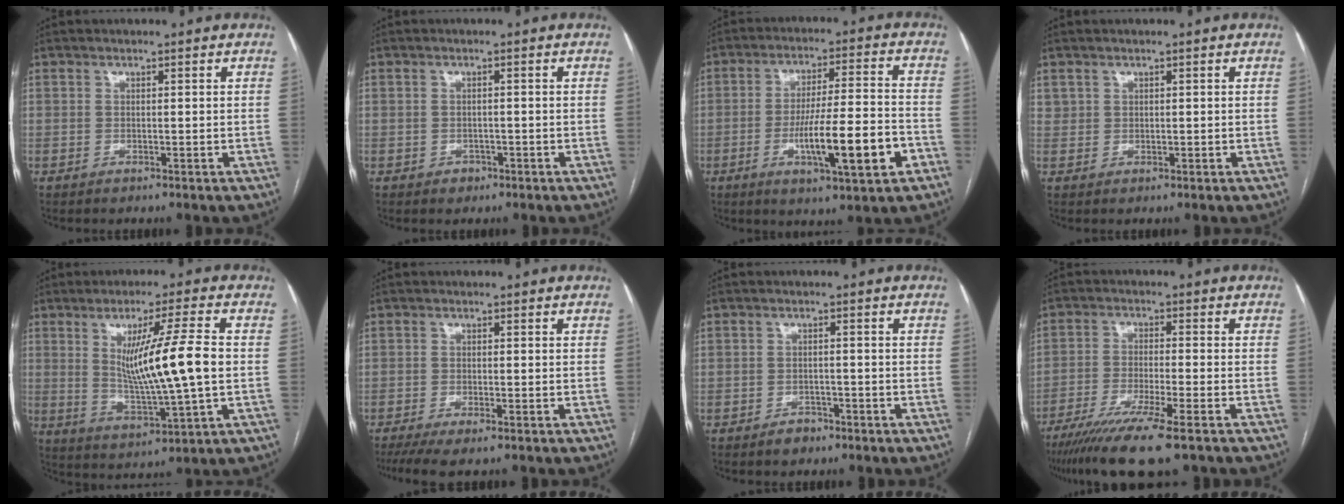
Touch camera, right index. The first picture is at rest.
{"total": 1.6, "force": [-0.8, 1.3, 0.4], "torque": [-0.005, 0.004, -0.009]}
{"total": 13.2, "force": [-4.6, 1.2, 12.4], "torque": [-0.204, -0.003, -0.069]}
{"total": 1.2, "force": [0.7, 1.0, 0.1], "torque": [0.007, 0.004, 0.010]}
{"total": 12.5, "force": [1.1, -0.4, 12.5], "torque": [-0.219, -0.015, 0.023]}
{"total": 5.5, "force": [-4.0, 0.8, 3.7], "torque": [-0.062, -0.012, -0.066]}
{"total": 2.3, "force": [-1.7, 1.4, 0.7], "torque": [-0.011, 0.004, -0.022]}
{"total": 12.5, "force": [-9.0, 0.2, 8.7], "torque": [-0.154, -0.033, -0.148]}